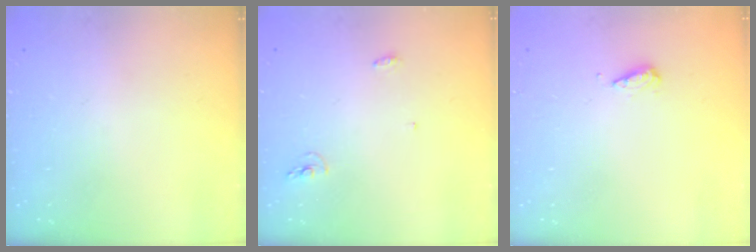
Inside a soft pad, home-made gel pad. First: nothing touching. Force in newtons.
{"total": 4.5, "press": 4.2, "slide": 1.5}
{"total": 5.2, "press": 5.2, "slide": 0.5}